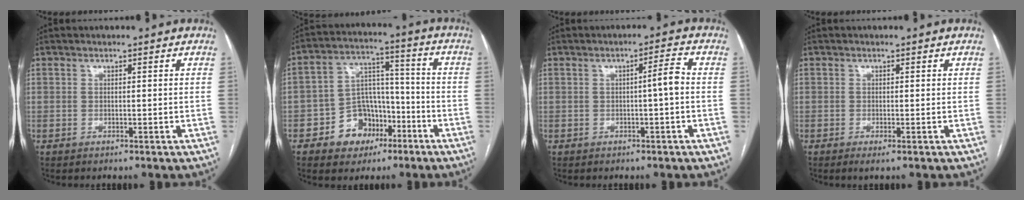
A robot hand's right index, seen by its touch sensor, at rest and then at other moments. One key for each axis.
{"total": 10.0, "fx": -5.1, "fy": 7.6, "fz": 4.2, "tx": -0.069, "ty": 0.033, "tz": -0.076}
{"total": 3.1, "fx": -0.2, "fy": -0.2, "fz": 3.1, "tx": -0.046, "ty": 0.006, "tz": -0.003}
{"total": 1.0, "fx": -0.3, "fy": 0.0, "fz": 0.9, "tx": -0.014, "ty": -0.003, "tz": -0.004}